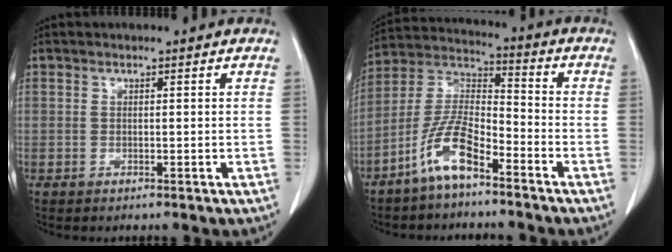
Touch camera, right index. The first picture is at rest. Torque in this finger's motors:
{"motor_torque": [0.13, -0.18, 0.15, 0.06]}